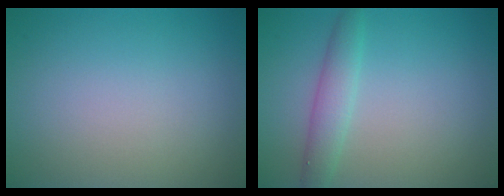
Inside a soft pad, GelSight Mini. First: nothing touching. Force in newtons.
{"total": 2.4, "press": 2.4, "slide": 0.1}